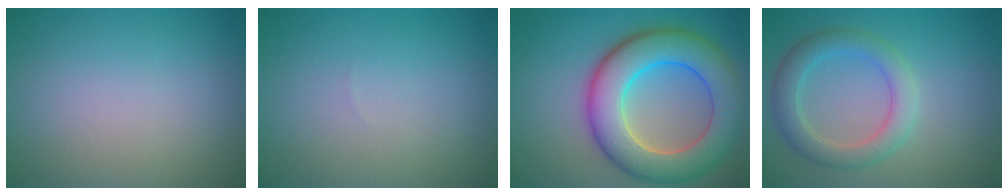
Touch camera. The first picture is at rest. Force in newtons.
{"total": 0.0}
{"total": 10.2, "press": 10.2, "slide": 0.6}
{"total": 3.8, "press": 3.8, "slide": 0.1}